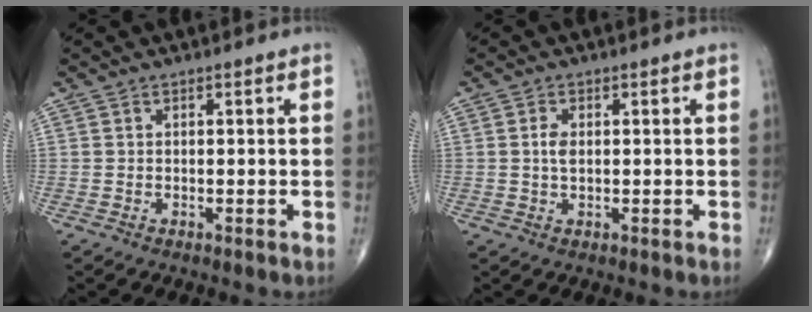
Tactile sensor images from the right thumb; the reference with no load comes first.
{"total": 2.6, "force": [0.3, 1.4, 2.2], "torque": [-0.044, 0.000, 0.005]}